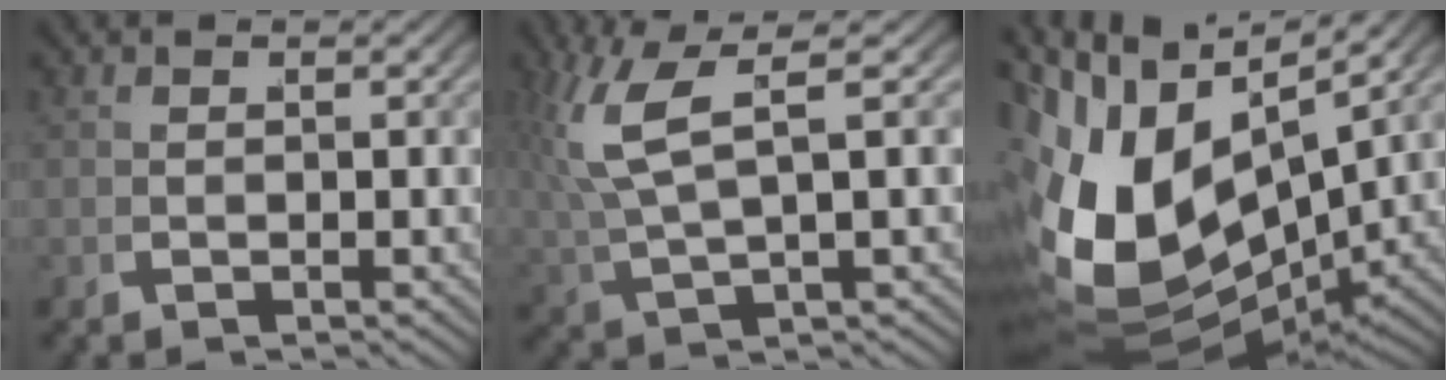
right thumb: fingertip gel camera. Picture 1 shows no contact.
{"total": 6.4, "force": [1.7, 3.1, 5.3], "torque": [-0.114, -0.003, 0.039]}
{"total": 20.5, "force": [-1.4, 14.7, 14.2], "torque": [-0.306, -0.073, 0.012]}